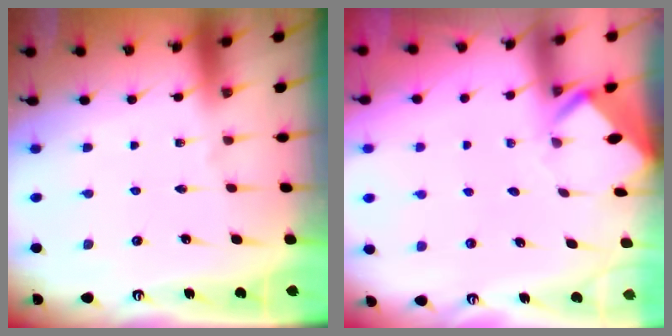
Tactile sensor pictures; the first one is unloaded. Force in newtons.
{"total": 3.2, "press": 3.2, "slide": 0.2}